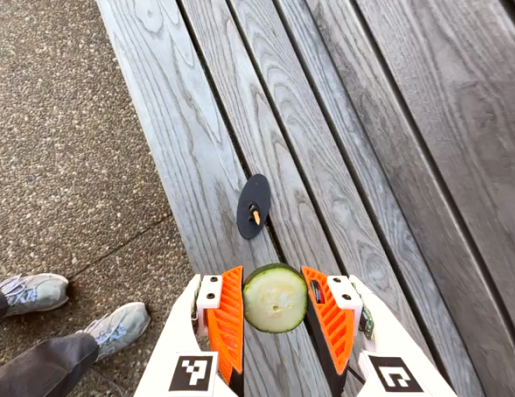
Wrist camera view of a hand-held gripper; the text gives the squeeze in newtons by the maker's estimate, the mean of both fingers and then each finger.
{"total": 11.2, "left": 11.4, "right": 11.0}